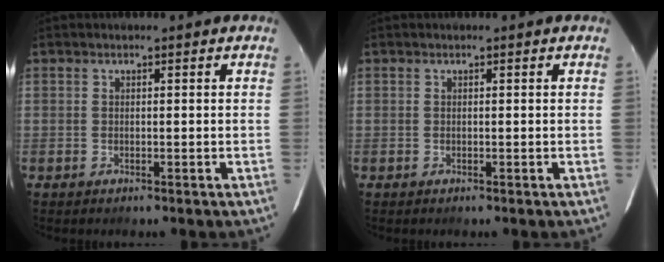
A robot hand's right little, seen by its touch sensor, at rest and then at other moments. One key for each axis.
{"total": 0.0}